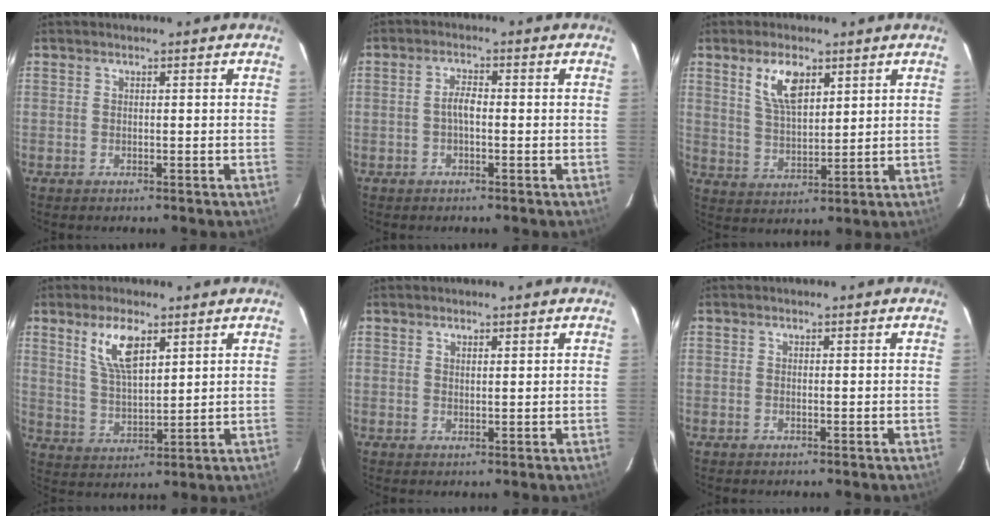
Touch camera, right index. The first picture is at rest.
{"total": 2.5, "force": [-0.5, 0.9, 2.3], "torque": [-0.046, 0.008, -0.010]}
{"total": 7.9, "force": [4.1, 3.6, 5.7], "torque": [-0.107, 0.006, 0.084]}
{"total": 8.5, "force": [4.5, 3.3, 6.4], "torque": [-0.120, 0.003, 0.095]}
{"total": 1.3, "force": [1.1, 0.3, 0.7], "torque": [-0.011, 0.000, 0.018]}
{"total": 0.0}